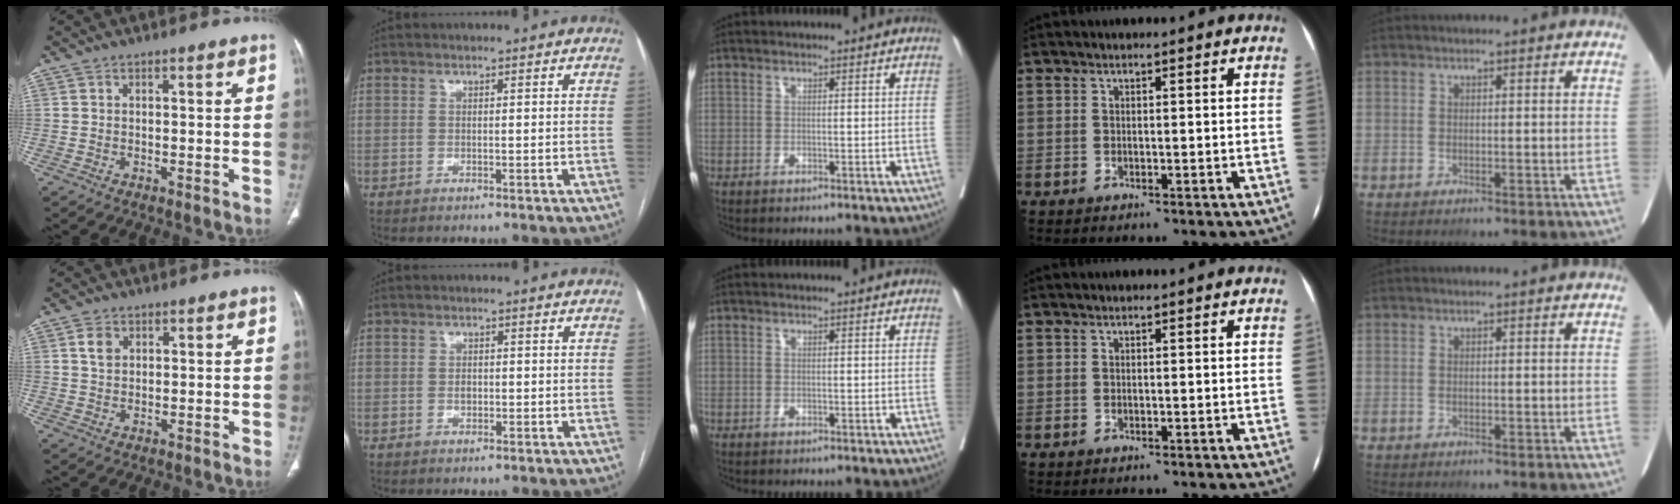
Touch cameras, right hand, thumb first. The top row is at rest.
{"thumb": {"total": 2.9, "force": [1.1, 2.1, 1.7], "torque": [-0.021, 0.000, 0.023]}, "index": {"total": 1.1, "force": [-0.3, 0.9, 0.6], "torque": [-0.009, 0.003, -0.004]}}